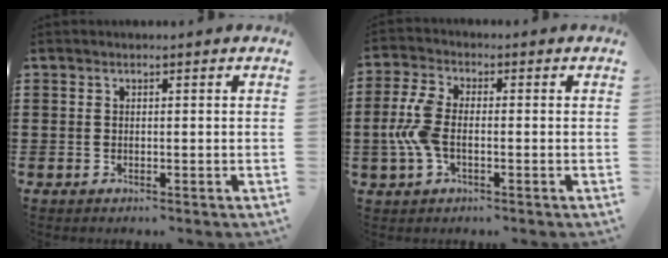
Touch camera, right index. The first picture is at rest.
{"total": 6.7, "force": [-1.0, 3.6, 5.5], "torque": [-0.140, -0.003, -0.025]}